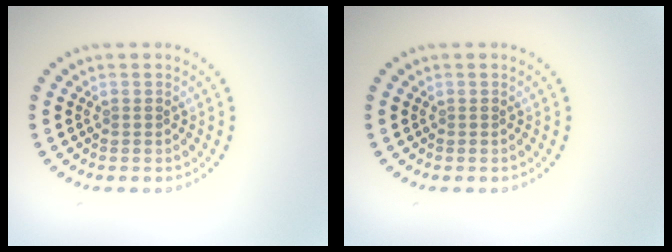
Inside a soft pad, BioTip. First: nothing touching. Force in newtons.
{"total": 0.0}